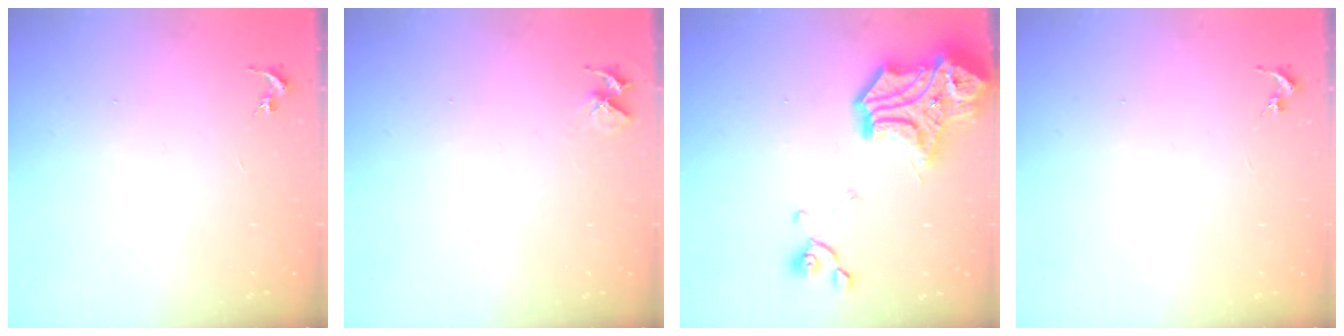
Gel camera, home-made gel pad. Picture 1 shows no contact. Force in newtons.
{"total": 6.6, "press": 6.6, "slide": 0.5}
{"total": 23.2, "press": 23.1, "slide": 2.7}
{"total": 0.0}